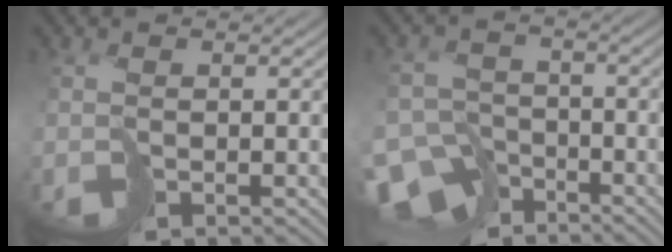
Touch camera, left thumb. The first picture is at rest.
{"total": 9.0, "force": [-7.4, 4.7, 2.1], "torque": [-0.039, -0.018, -0.131]}